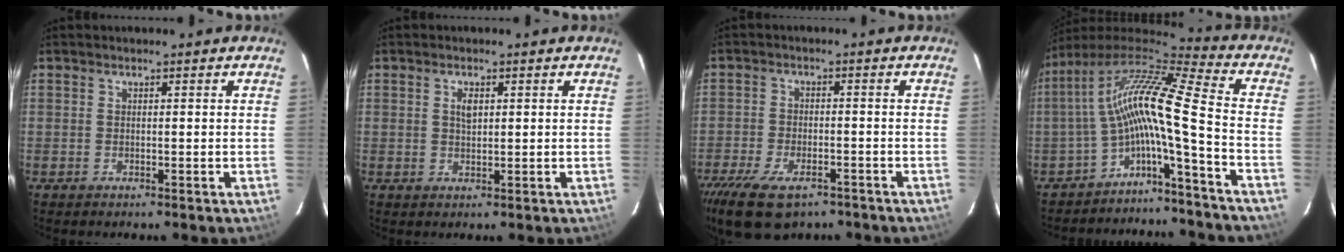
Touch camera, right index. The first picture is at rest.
{"total": 2.6, "force": [0.5, 1.3, 2.2], "torque": [-0.043, 0.004, 0.010]}
{"total": 12.9, "force": [-9.0, 5.8, 7.2], "torque": [-0.166, -0.031, -0.151]}
{"total": 11.9, "force": [-4.0, -1.3, 11.1], "torque": [-0.190, -0.002, -0.083]}